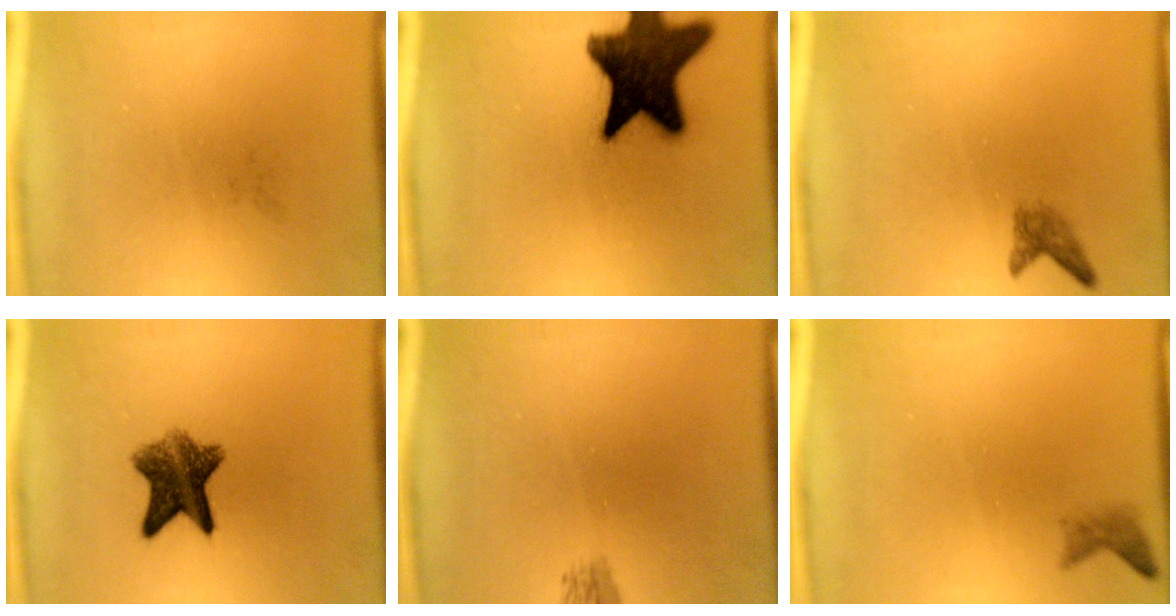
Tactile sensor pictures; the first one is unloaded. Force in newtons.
{"total": 19.3}
{"total": 1.8}
{"total": 7.7}
{"total": 1.3}
{"total": 1.3}